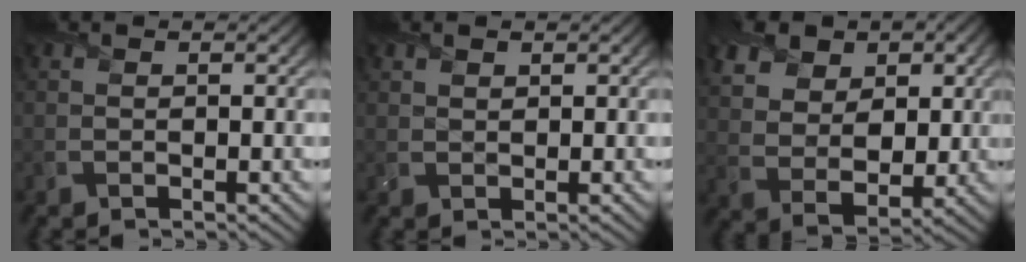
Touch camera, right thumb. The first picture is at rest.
{"total": 1.0, "force": [0.8, 0.5, 0.3], "torque": [-0.008, -0.002, 0.020]}
{"total": 9.1, "force": [4.5, 6.1, 5.0], "torque": [-0.133, 0.002, 0.080]}